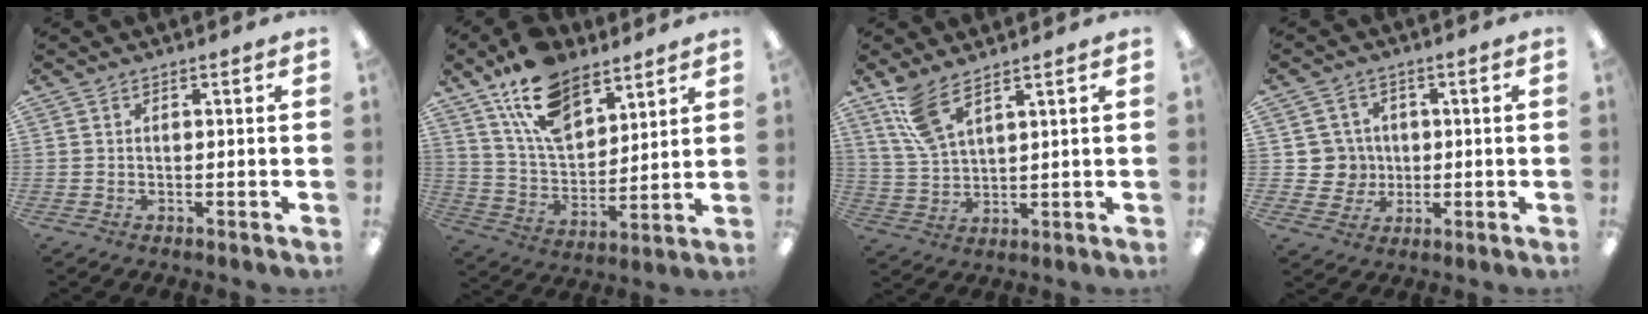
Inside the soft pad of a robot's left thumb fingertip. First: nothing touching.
{"total": 16.4, "force": [11.1, 8.5, 8.6], "torque": [-0.165, -0.043, 0.206]}
{"total": 8.2, "force": [6.0, 2.7, 4.8], "torque": [-0.111, -0.019, 0.113]}
{"total": 6.3, "force": [0.9, 6.3, 0.0], "torque": [-0.005, 0.001, 0.022]}